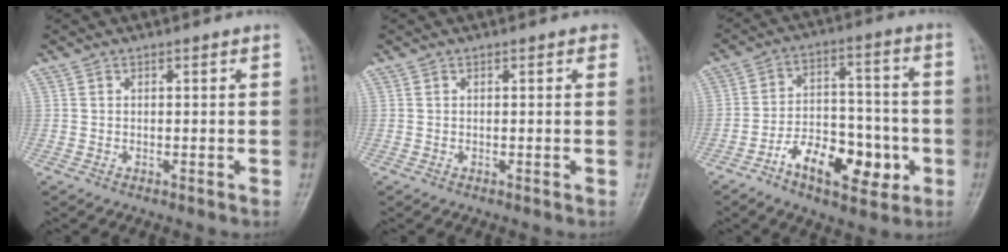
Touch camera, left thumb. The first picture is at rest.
{"total": 0.6, "force": [0.3, 0.3, 0.4], "torque": [0.001, 0.001, -0.002]}
{"total": 13.9, "force": [-5.7, 7.5, 10.2], "torque": [-0.135, 0.039, -0.092]}